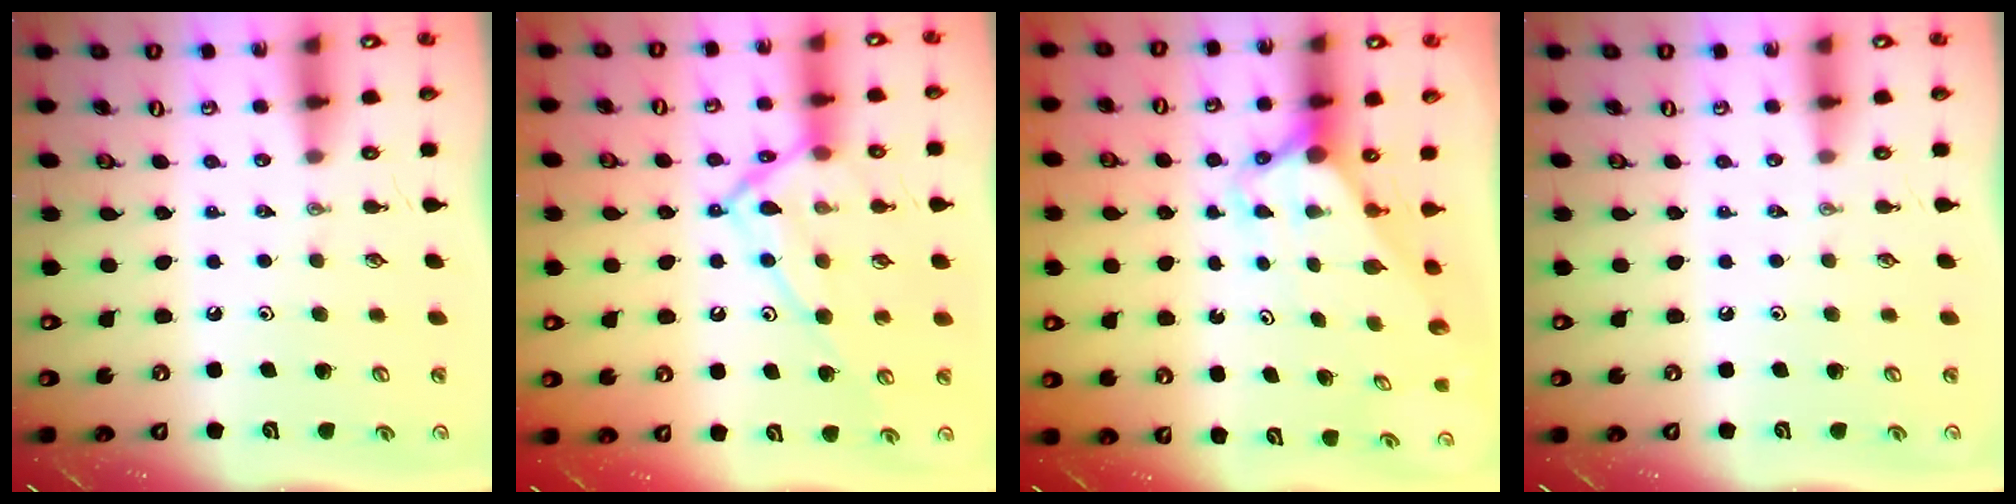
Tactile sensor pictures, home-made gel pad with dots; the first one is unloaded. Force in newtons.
{"total": 15.9, "press": 15.8, "slide": 1.5}
{"total": 3.0, "press": 3.0, "slide": 0.3}
{"total": 0.0}